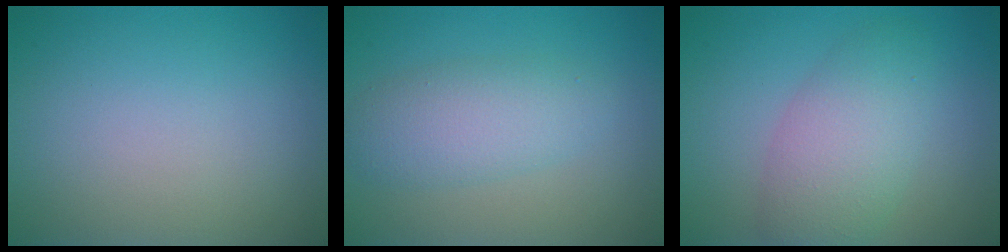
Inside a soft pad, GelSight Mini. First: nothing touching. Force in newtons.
{"total": 4.1, "press": 4.1, "slide": 0.1}
{"total": 4.9, "press": 4.9, "slide": 0.2}